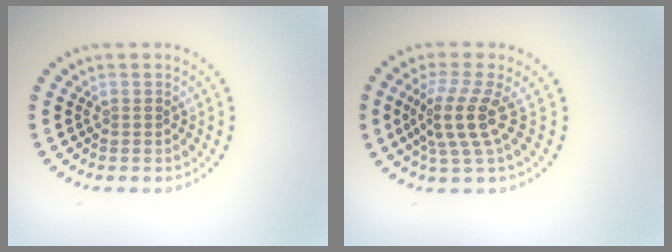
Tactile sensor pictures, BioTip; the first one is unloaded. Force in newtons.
{"total": 3.8, "press": 2.7, "slide": 2.7}